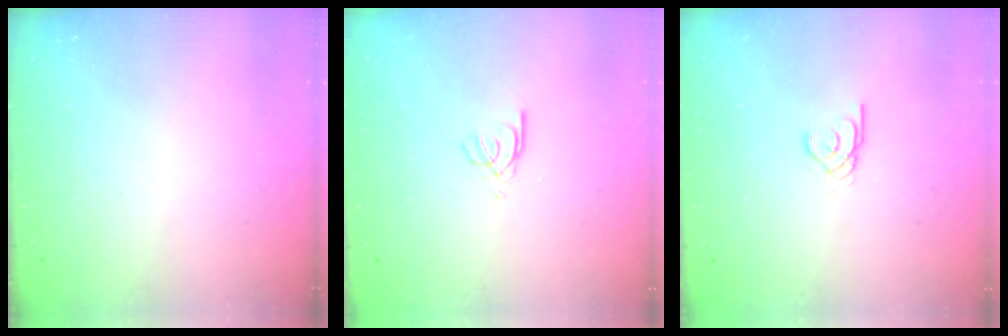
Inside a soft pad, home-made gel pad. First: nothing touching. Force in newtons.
{"total": 2.3, "press": 2.3, "slide": 0.2}
{"total": 1.9, "press": 1.9, "slide": 0.1}